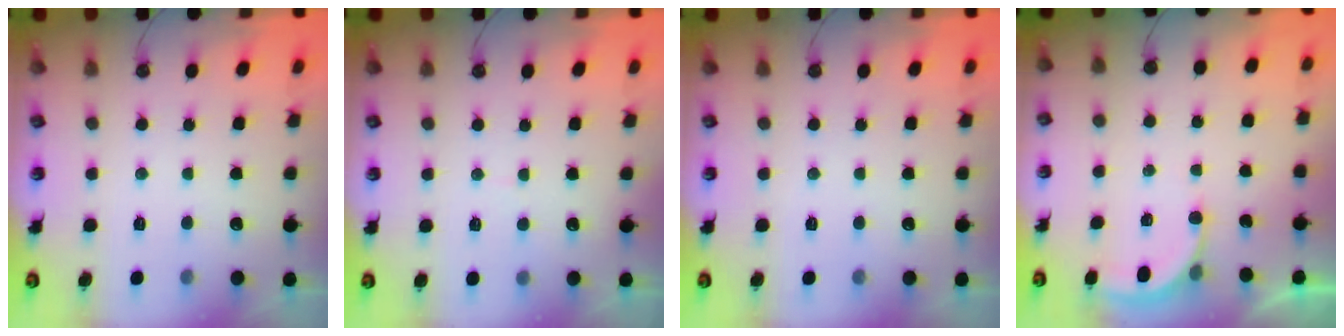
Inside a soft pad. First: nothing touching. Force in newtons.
{"total": 2.8, "press": 2.8, "slide": 0.3}
{"total": 0.0}
{"total": 3.3, "press": 3.3, "slide": 0.3}